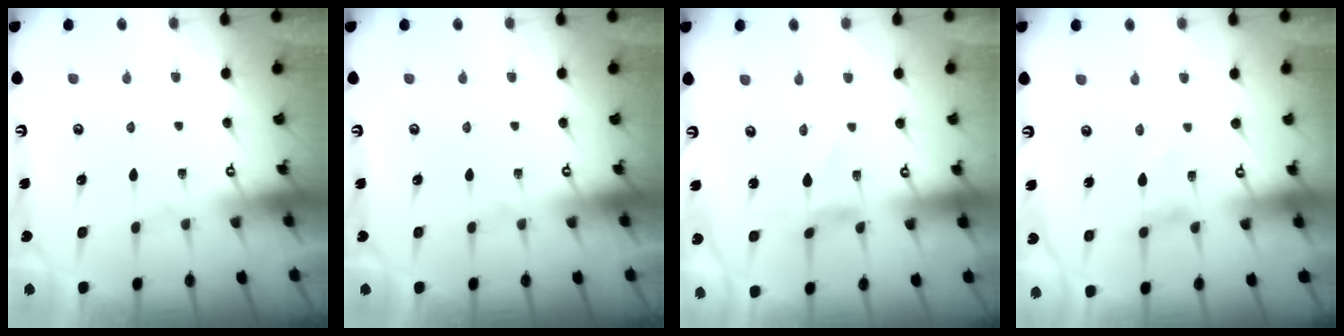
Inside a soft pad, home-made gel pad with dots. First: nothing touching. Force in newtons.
{"total": 0.0}
{"total": 1.2, "press": 1.2, "slide": 0.2}
{"total": 0.0}